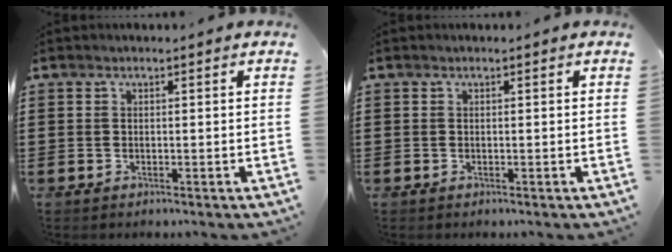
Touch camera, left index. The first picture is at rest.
{"total": 0.0}